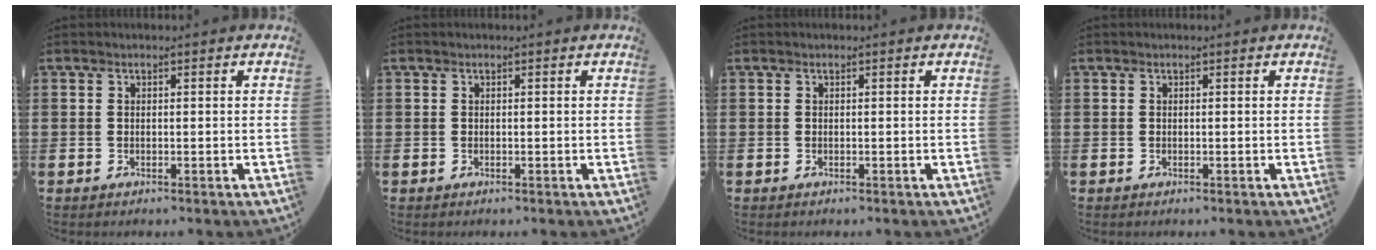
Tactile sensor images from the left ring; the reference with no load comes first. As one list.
[{"total": 0.0}, {"total": 0.0}, {"total": 0.0}]